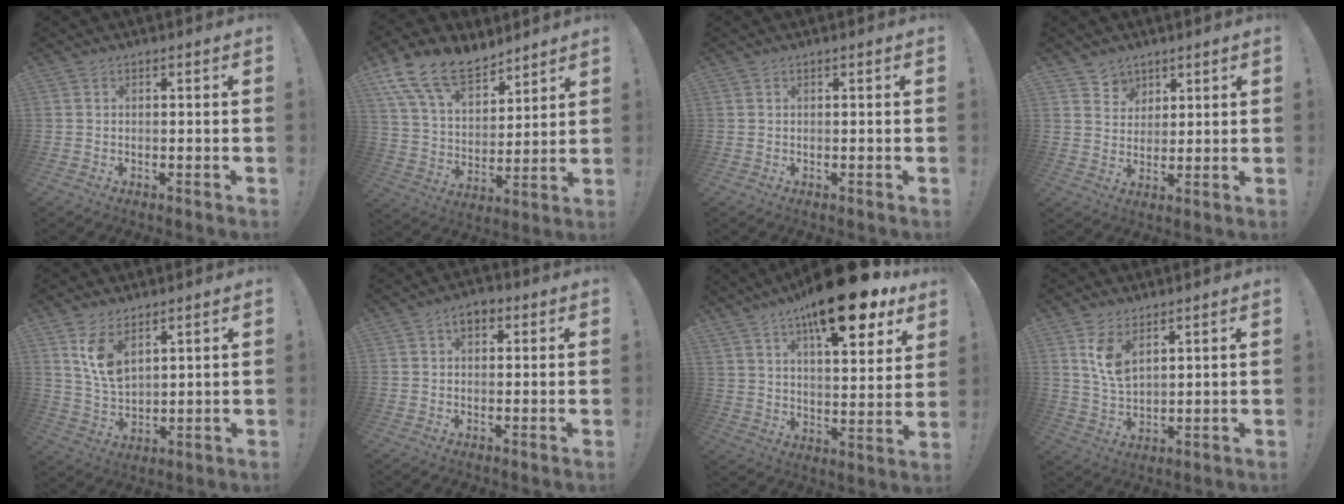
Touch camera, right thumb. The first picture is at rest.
{"total": 16.1, "force": [11.6, 8.3, 7.5], "torque": [-0.149, -0.071, 0.219]}
{"total": 0.0}
{"total": 5.4, "force": [3.6, 4.1, 0.1], "torque": [0.005, -0.034, 0.067]}
{"total": 9.1, "force": [5.3, 4.8, 5.6], "torque": [-0.104, -0.027, 0.099]}
{"total": 4.3, "force": [1.5, 2.6, 3.0], "torque": [-0.042, 0.004, 0.025]}
{"total": 21.2, "force": [13.9, 7.3, 14.3], "torque": [-0.211, -0.088, 0.228]}
{"total": 8.0, "force": [4.7, 4.2, 4.9], "torque": [-0.083, -0.022, 0.088]}